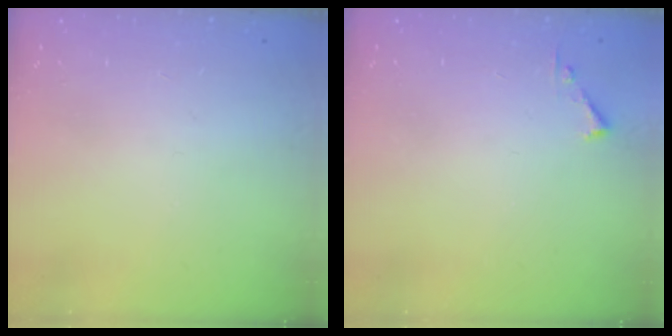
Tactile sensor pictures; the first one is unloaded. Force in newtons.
{"total": 3.6, "press": 3.6, "slide": 0.4}